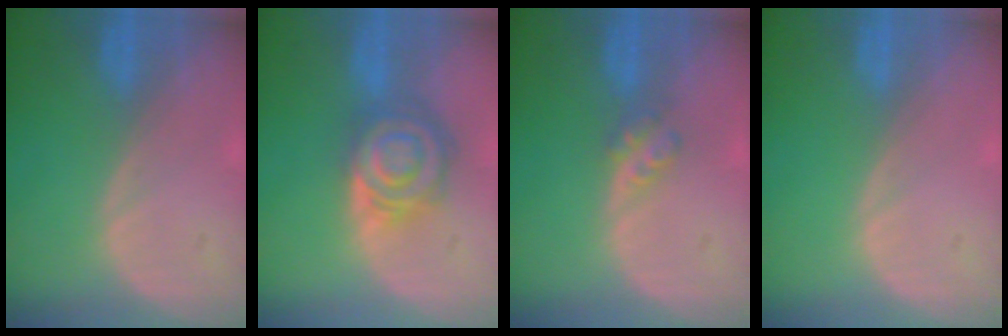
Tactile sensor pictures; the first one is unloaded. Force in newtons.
{"total": 8.1, "press": 7.0, "slide": 3.9}
{"total": 2.7, "press": 2.3, "slide": 1.3}
{"total": 0.0}